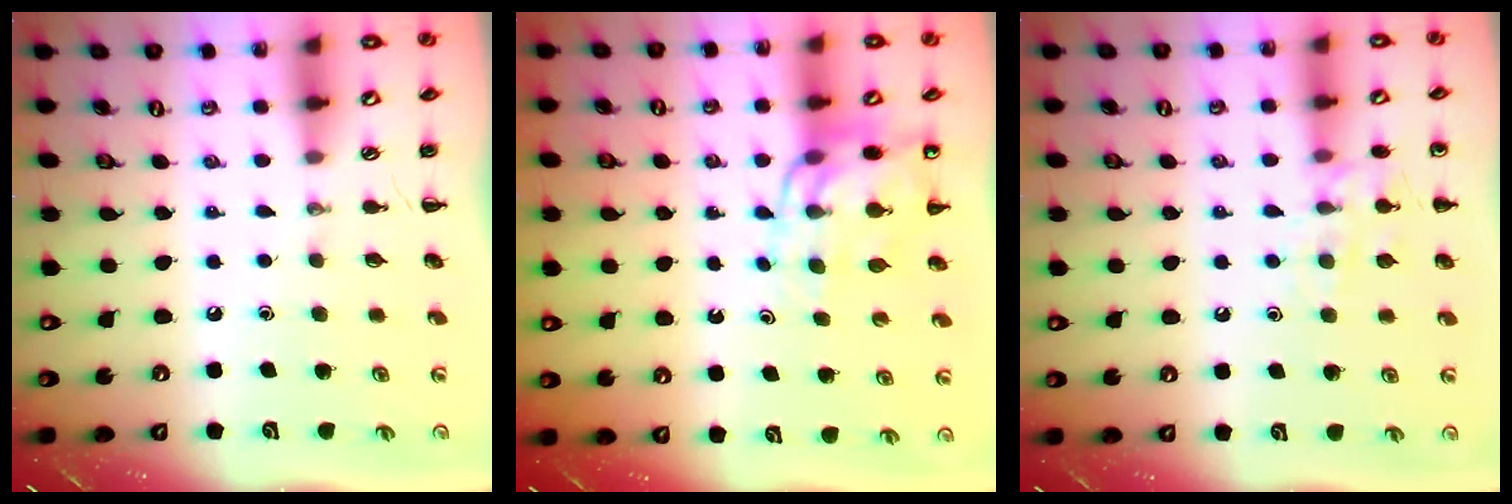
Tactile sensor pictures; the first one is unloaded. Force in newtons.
{"total": 11.4, "press": 10.9, "slide": 3.2}
{"total": 10.0, "press": 9.9, "slide": 1.0}